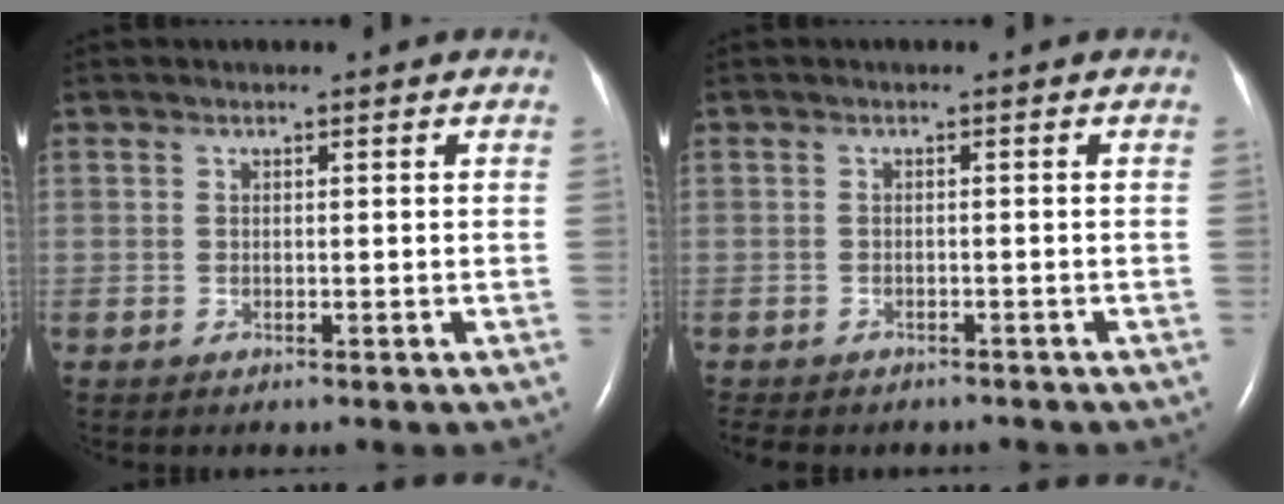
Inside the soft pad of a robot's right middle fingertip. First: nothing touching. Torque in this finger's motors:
{"motor_torque": [0.40, -0.55, 0.05, 0.04]}